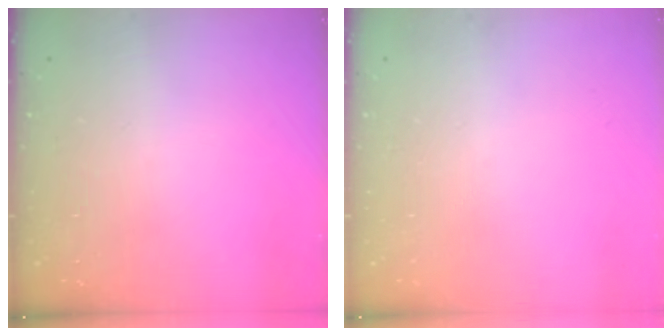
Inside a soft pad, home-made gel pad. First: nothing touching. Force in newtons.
{"total": 0.0}